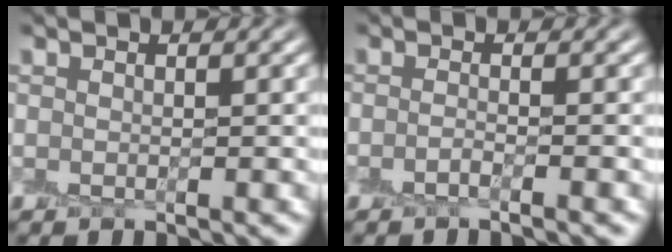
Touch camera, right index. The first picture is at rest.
{"total": 1.3, "force": [-0.7, 0.1, 1.0], "torque": [-0.011, -0.005, -0.022]}